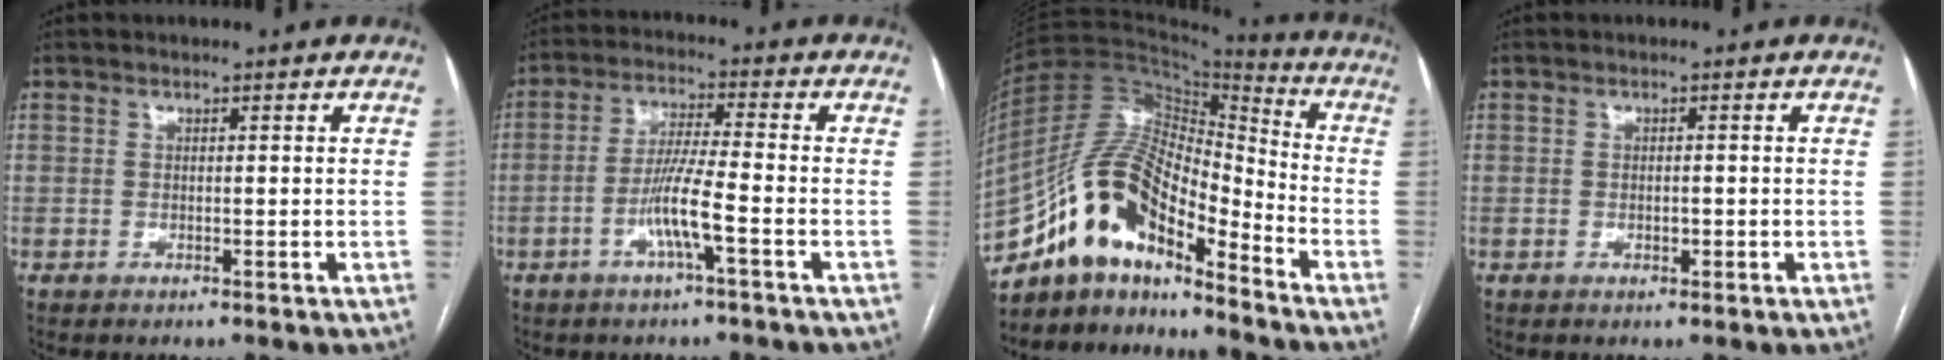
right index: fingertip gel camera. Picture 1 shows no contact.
{"total": 7.0, "force": [-2.7, -0.2, 6.5], "torque": [-0.129, 0.001, -0.053]}
{"total": 15.2, "force": [-11.0, 4.5, 9.3], "torque": [-0.170, 0.041, -0.198]}
{"total": 1.2, "force": [-0.3, 0.5, 1.0], "torque": [-0.019, 0.000, -0.003]}